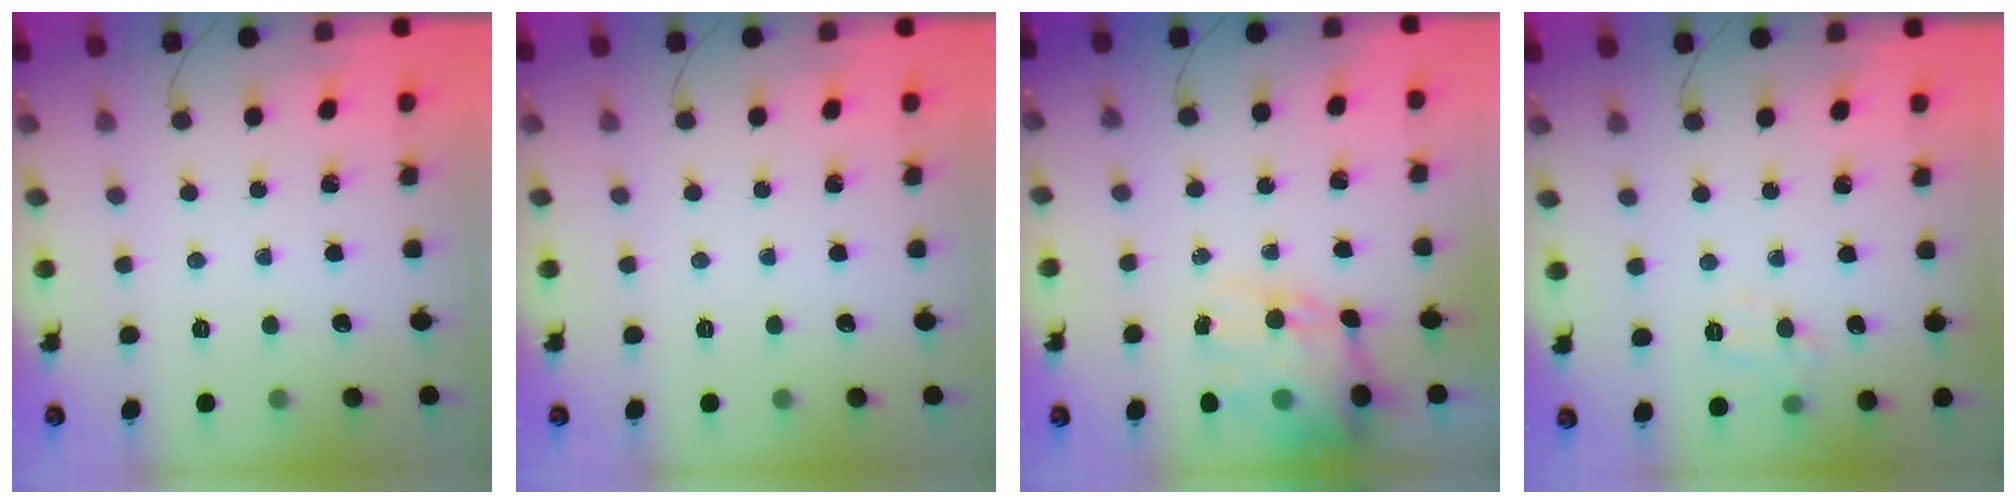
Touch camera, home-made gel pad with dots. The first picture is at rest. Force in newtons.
{"total": 0.0}
{"total": 14.2, "press": 13.8, "slide": 3.4}
{"total": 6.9, "press": 6.8, "slide": 1.0}